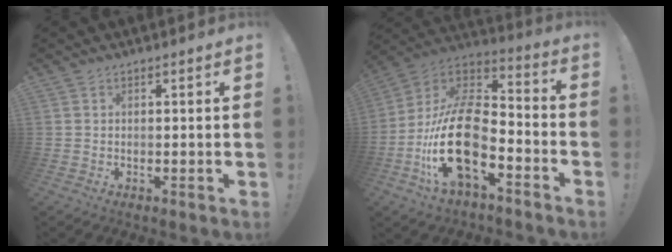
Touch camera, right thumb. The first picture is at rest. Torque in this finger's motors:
{"motor_torque": [2.27, 2.73, 2.03, -0.74, 0.74]}